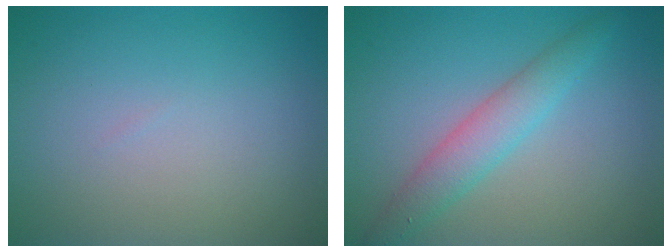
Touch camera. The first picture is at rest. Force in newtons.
{"total": 3.3, "press": 3.3, "slide": 0.0}